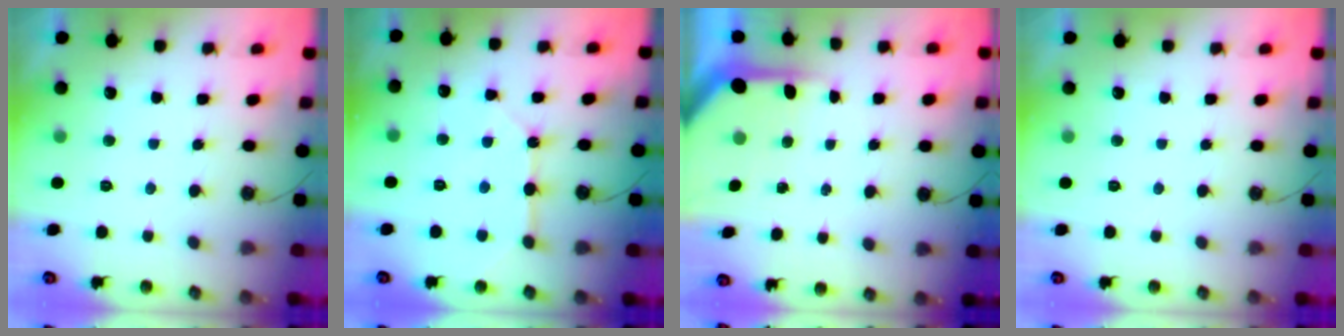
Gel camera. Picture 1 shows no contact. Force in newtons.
{"total": 8.3, "press": 8.3, "slide": 0.6}
{"total": 5.0, "press": 5.0, "slide": 0.5}
{"total": 0.0}